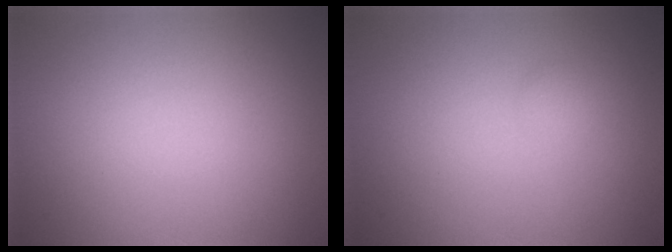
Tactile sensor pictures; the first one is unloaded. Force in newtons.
{"total": 0.8, "press": 0.8, "slide": 0.0}